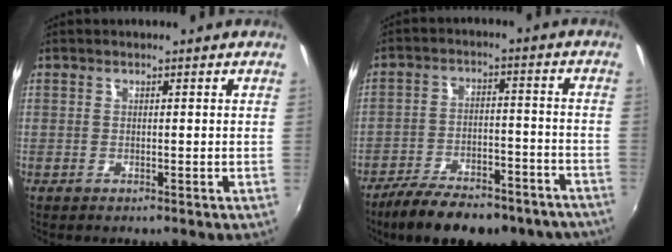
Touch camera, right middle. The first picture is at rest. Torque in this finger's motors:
{"motor_torque": [1.00, -1.14, 0.13, 0.09]}